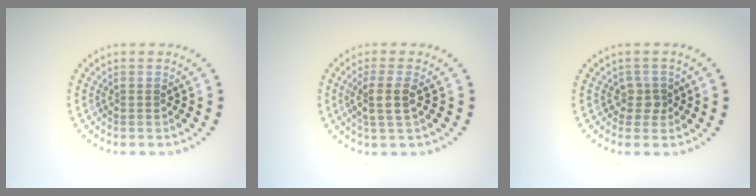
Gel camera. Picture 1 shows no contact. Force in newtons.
{"total": 2.4, "press": 2.0, "slide": 1.2}
{"total": 1.5, "press": 1.2, "slide": 1.0}